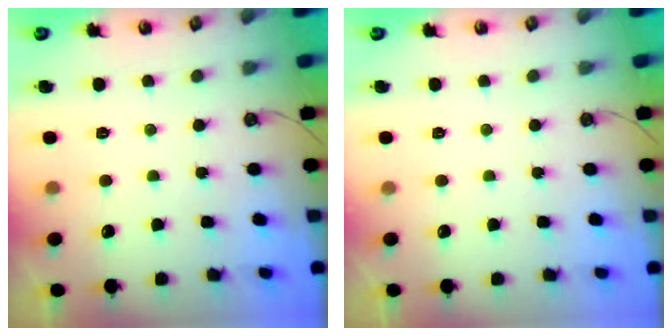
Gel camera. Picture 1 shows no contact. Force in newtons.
{"total": 0.0}